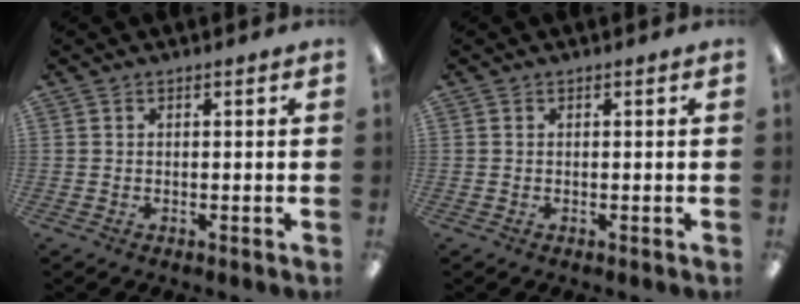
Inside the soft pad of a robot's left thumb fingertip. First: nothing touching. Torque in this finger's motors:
{"motor_torque": [-0.08, 0.08, 0.00, 0.00, 0.00]}